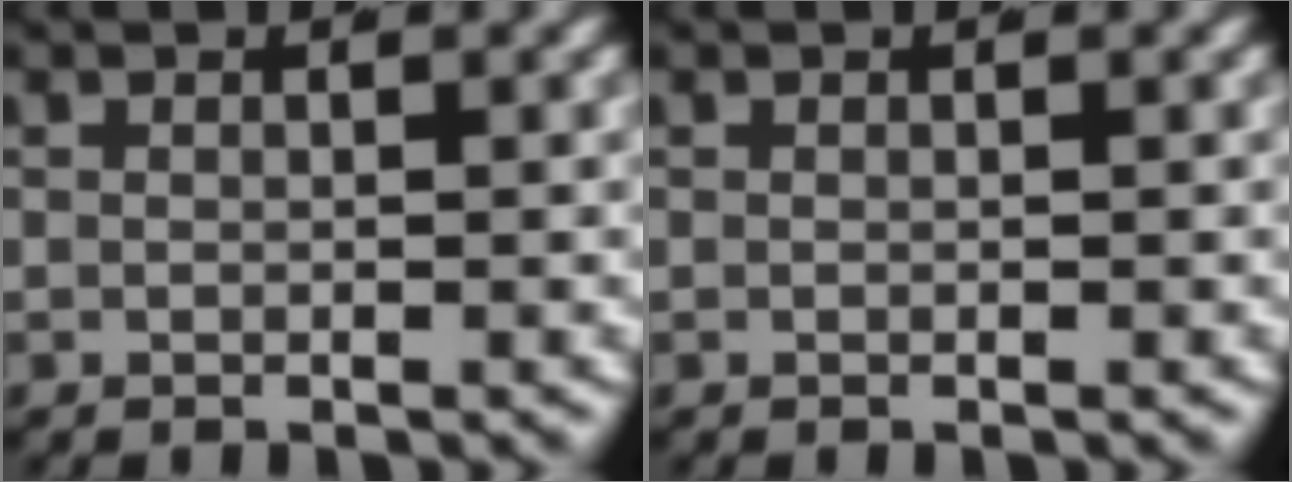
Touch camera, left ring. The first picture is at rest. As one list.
[{"total": 0.0}]